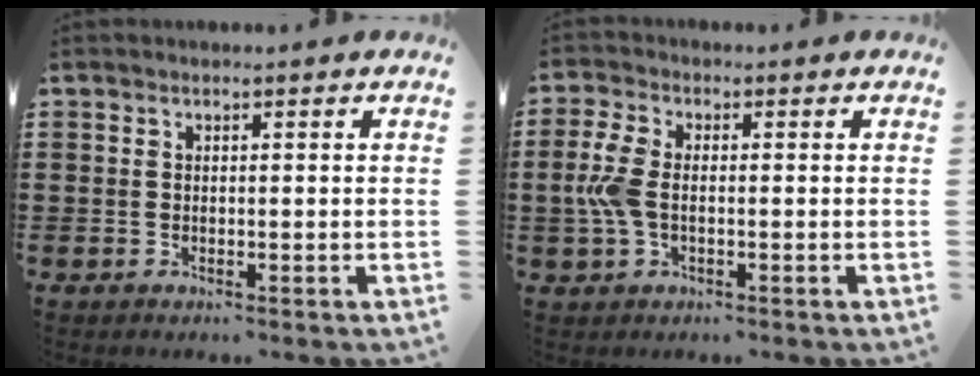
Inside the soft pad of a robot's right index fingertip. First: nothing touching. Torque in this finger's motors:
{"motor_torque": [1.25, -0.23, 0.72, 0.19]}